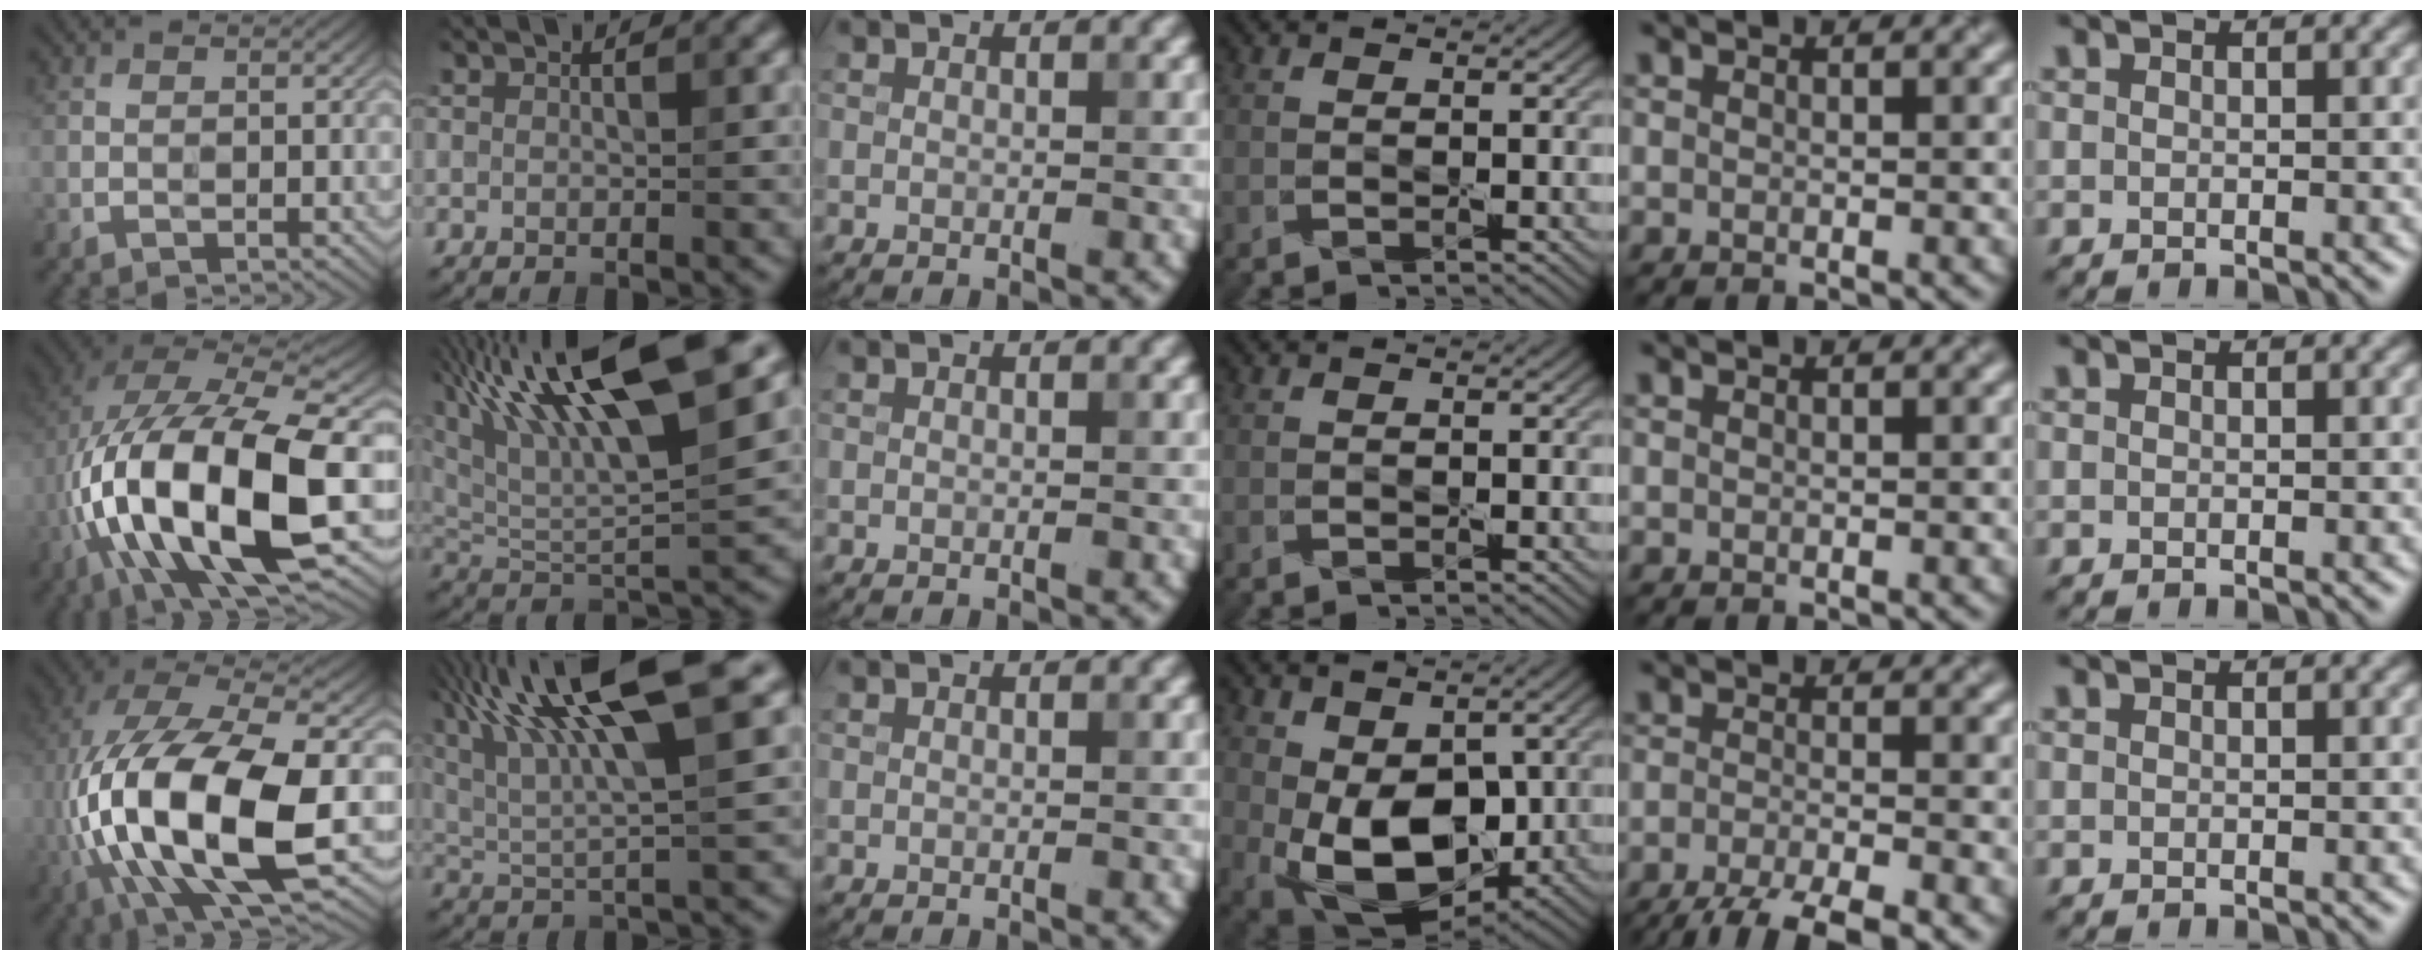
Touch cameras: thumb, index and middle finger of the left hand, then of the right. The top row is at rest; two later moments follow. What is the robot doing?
{"motion": "peel", "object": "tape"}